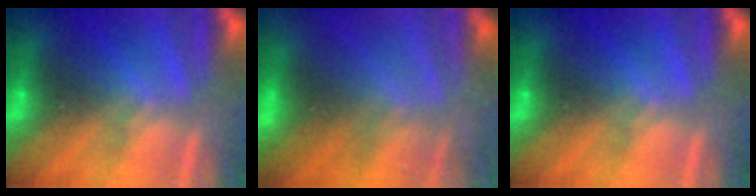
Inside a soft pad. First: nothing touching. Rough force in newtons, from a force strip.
{"total": 5.8}
{"total": 0.0}